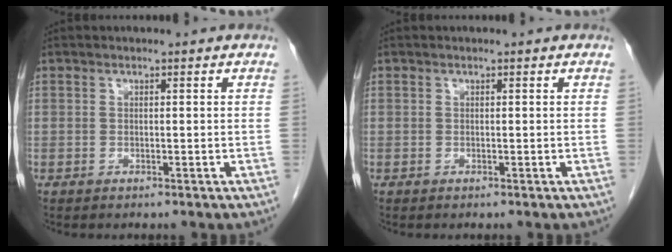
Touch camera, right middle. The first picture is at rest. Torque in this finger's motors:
{"motor_torque": [0.63, -0.42, 0.11, 0.01]}